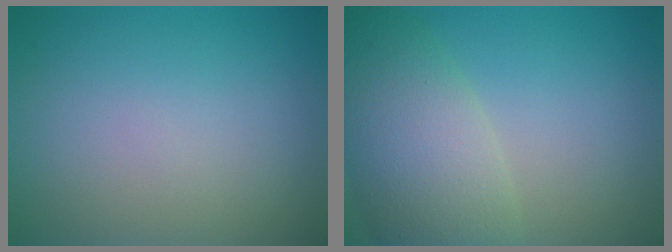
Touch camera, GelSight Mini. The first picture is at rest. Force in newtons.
{"total": 7.0, "press": 7.0, "slide": 0.6}